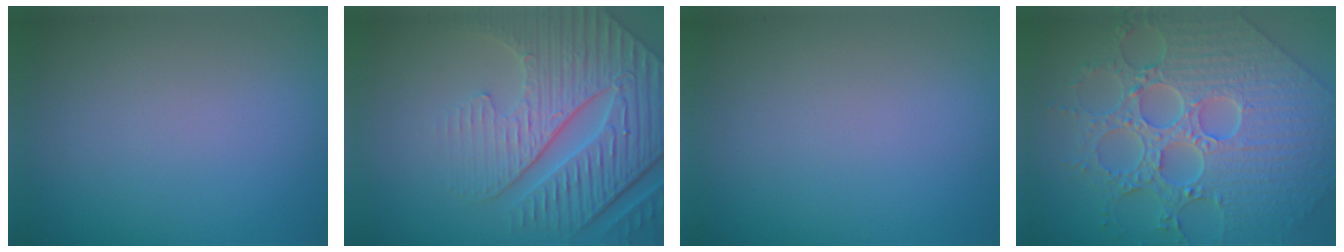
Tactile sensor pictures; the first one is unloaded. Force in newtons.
{"total": 8.2, "press": 6.3, "slide": 5.2}
{"total": 0.0}
{"total": 9.4, "press": 7.1, "slide": 6.1}